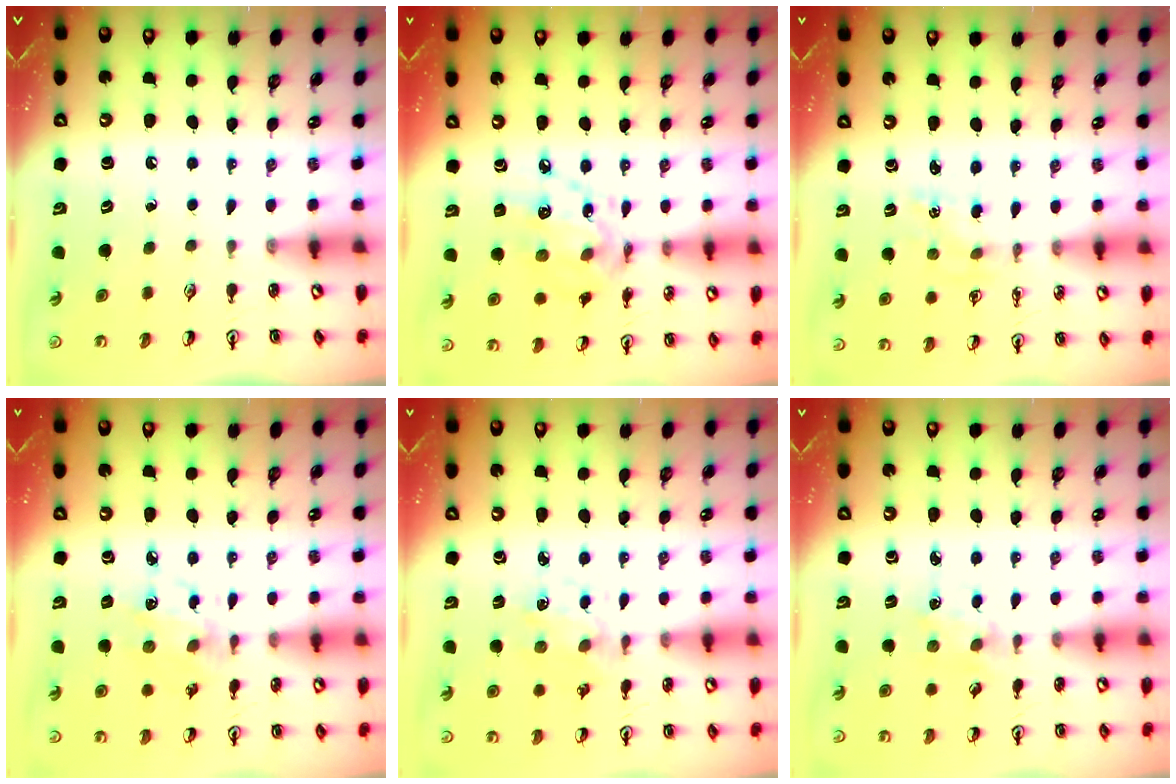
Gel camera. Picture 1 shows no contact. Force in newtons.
{"total": 12.7, "press": 12.6, "slide": 0.9}
{"total": 1.8, "press": 1.8, "slide": 0.2}
{"total": 6.7, "press": 6.7, "slide": 0.4}
{"total": 2.5, "press": 2.5, "slide": 0.2}
{"total": 1.9, "press": 1.8, "slide": 0.3}